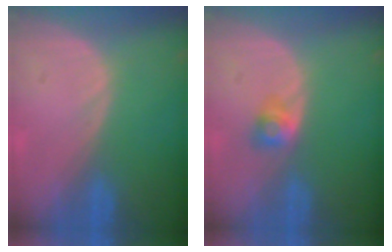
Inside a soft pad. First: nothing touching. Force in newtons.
{"total": 2.7, "press": 2.4, "slide": 1.1}